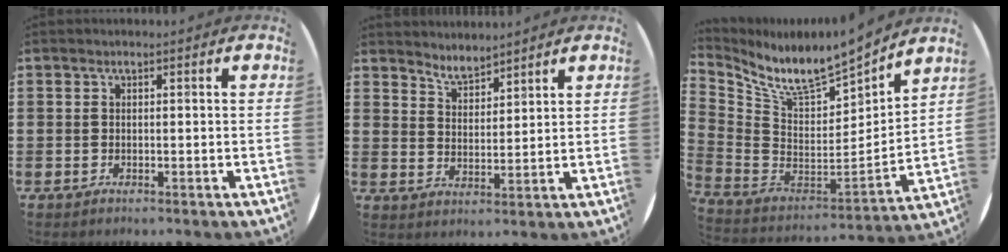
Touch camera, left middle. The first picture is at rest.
{"total": 3.7, "force": [3.6, 0.5, 0.0], "torque": [-0.009, -0.017, 0.068]}
{"total": 9.7, "force": [8.4, 2.0, 4.3], "torque": [-0.122, -0.070, 0.146]}